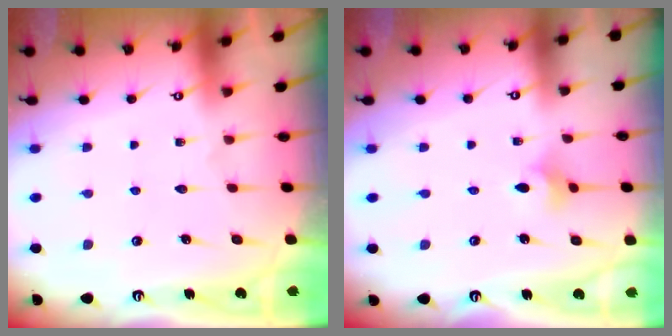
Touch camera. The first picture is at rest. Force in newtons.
{"total": 3.2, "press": 3.2, "slide": 0.8}